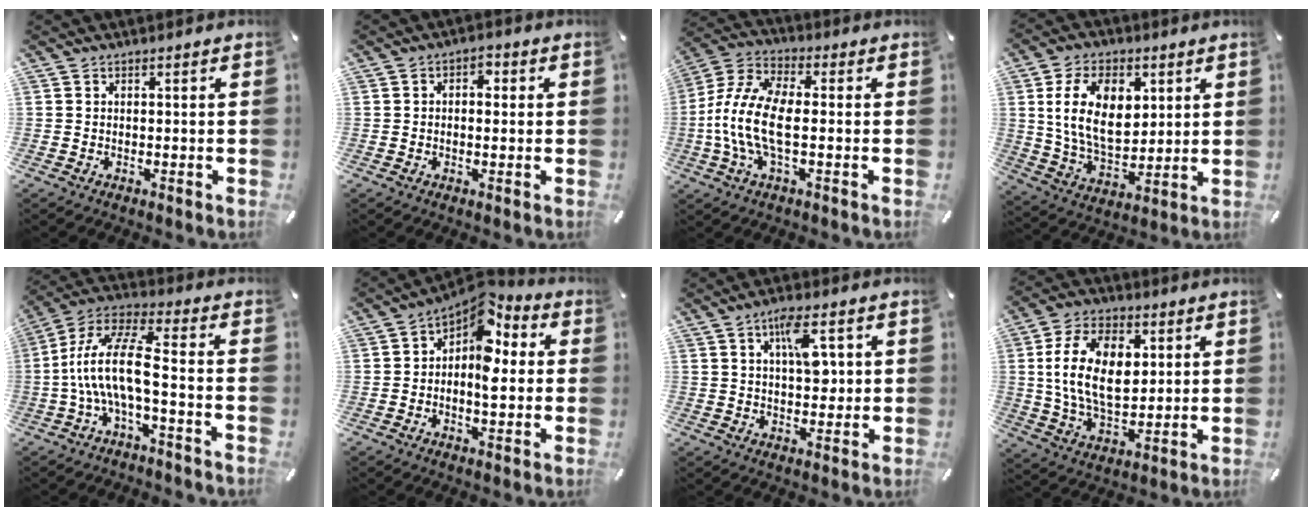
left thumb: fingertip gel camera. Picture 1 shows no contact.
{"total": 2.7, "force": [-0.1, 1.9, 1.9], "torque": [-0.022, 0.005, -0.009]}
{"total": 12.8, "force": [-1.9, 5.9, 11.2], "torque": [-0.245, -0.008, -0.034]}
{"total": 15.6, "force": [4.4, 10.2, 10.9], "torque": [-0.213, 0.003, 0.078]}
{"total": 14.0, "force": [-2.7, 4.5, 12.9], "torque": [-0.271, -0.004, -0.050]}
{"total": 10.4, "force": [2.8, 6.3, 7.8], "torque": [-0.113, -0.040, 0.046]}
{"total": 8.9, "force": [2.9, 4.4, 7.2], "torque": [-0.105, -0.005, 0.043]}
{"total": 16.4, "force": [3.5, 10.5, 12.1], "torque": [-0.242, 0.011, 0.060]}